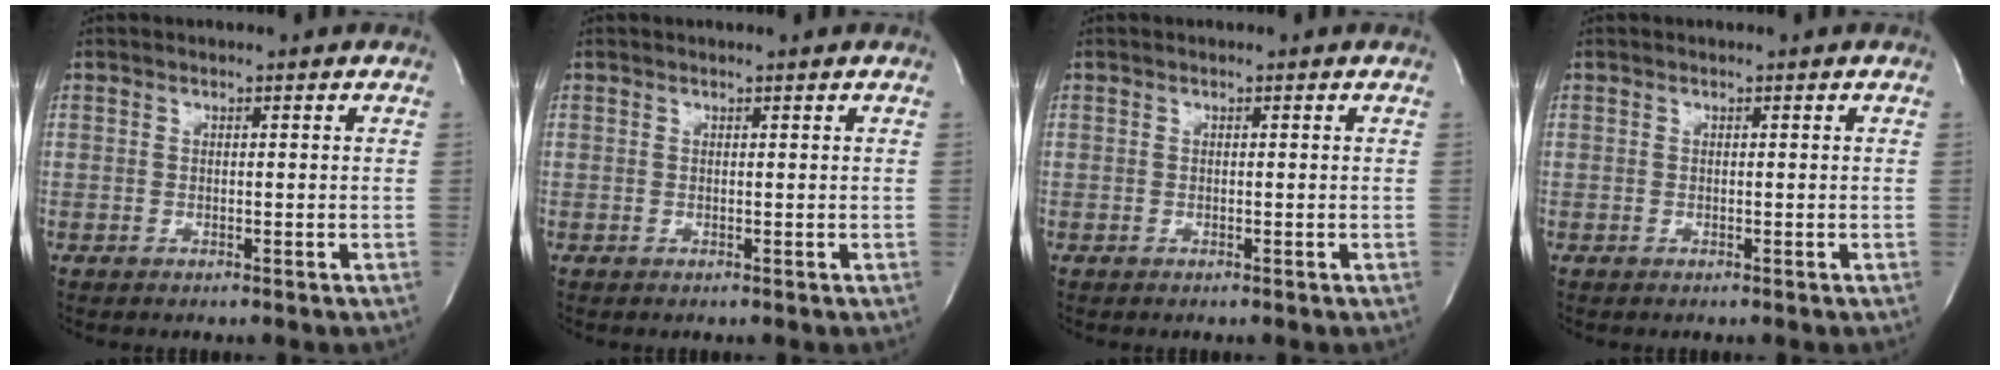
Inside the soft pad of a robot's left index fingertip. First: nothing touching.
{"total": 0.5, "force": [0.5, -0.1, 0.2], "torque": [-0.008, -0.001, 0.012]}
{"total": 0.0}
{"total": 0.0}